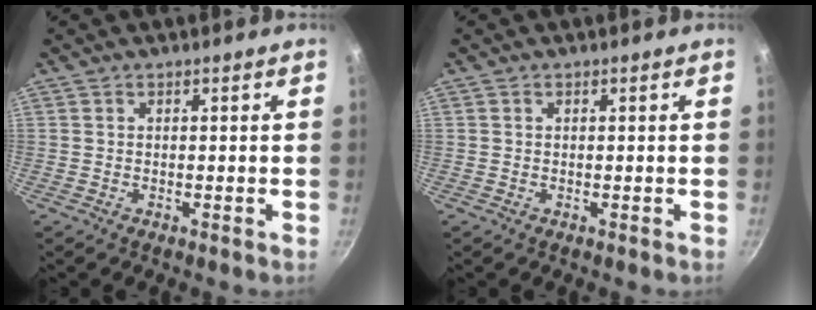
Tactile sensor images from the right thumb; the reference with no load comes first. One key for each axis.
{"total": 0.0}